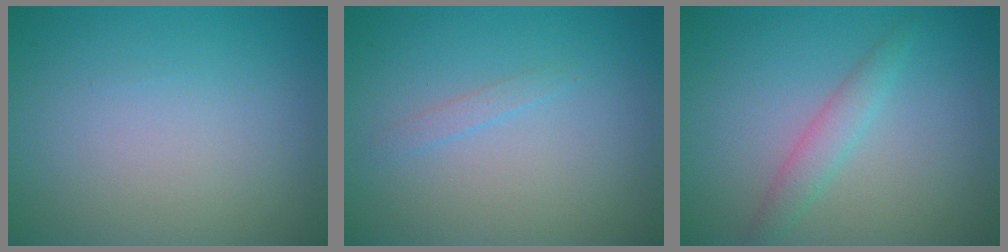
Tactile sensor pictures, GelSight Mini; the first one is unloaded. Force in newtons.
{"total": 0.8, "press": 0.8, "slide": 0.1}
{"total": 2.0, "press": 2.0, "slide": 0.0}